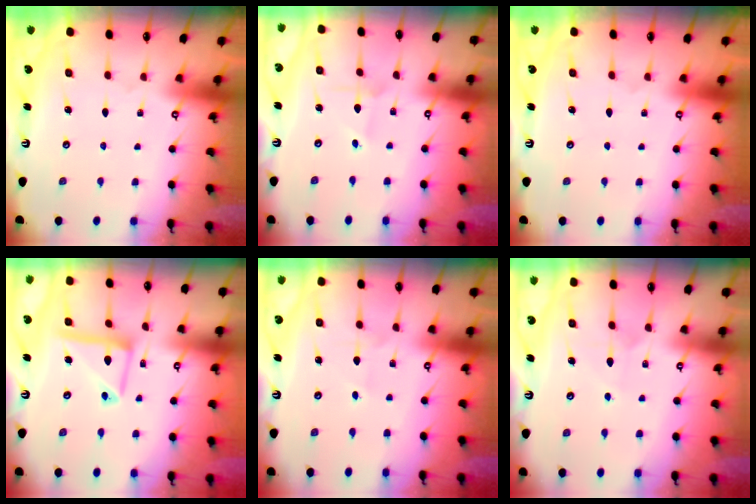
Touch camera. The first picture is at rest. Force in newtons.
{"total": 1.5, "press": 1.5, "slide": 0.2}
{"total": 0.0}
{"total": 12.8, "press": 12.8, "slide": 1.2}
{"total": 1.5, "press": 1.5, "slide": 0.1}
{"total": 4.5, "press": 4.4, "slide": 0.5}